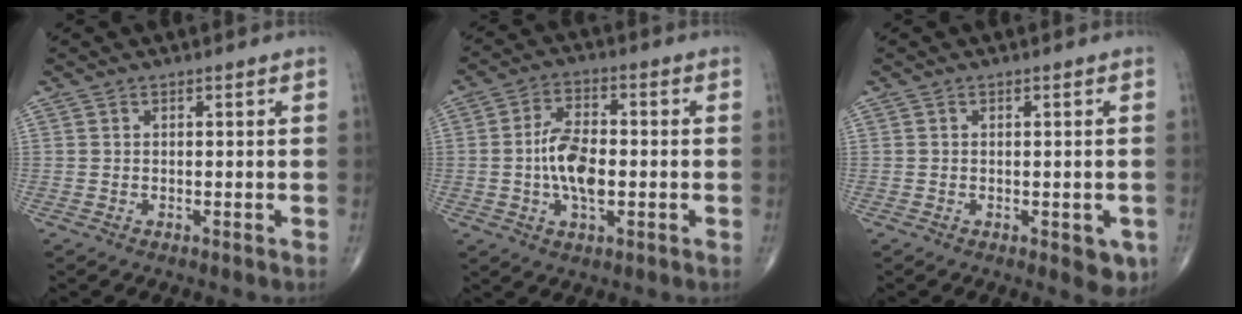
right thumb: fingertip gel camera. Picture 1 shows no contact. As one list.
[{"total": 9.3, "force": [-1.1, 4.7, 8.0], "torque": [-0.146, 0.010, -0.024]}, {"total": 4.1, "force": [-1.4, 1.9, 3.4], "torque": [-0.021, -0.005, -0.013]}]